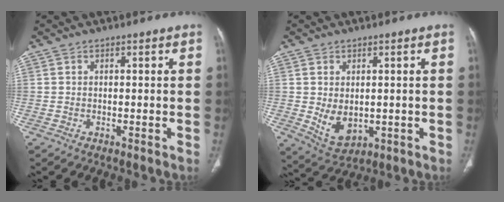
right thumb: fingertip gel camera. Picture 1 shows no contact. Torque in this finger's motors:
{"motor_torque": [-0.54, 0.64, -0.08, 0.05, 0.25]}